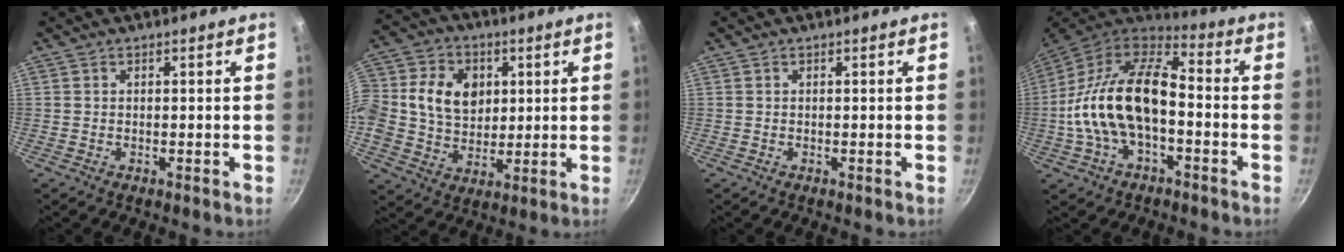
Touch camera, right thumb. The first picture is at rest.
{"total": 19.7, "force": [3.3, 16.1, 10.9], "torque": [-0.228, 0.033, 0.056]}
{"total": 0.0}
{"total": 20.0, "force": [-3.1, 10.7, 16.6], "torque": [-0.296, 0.045, -0.069]}